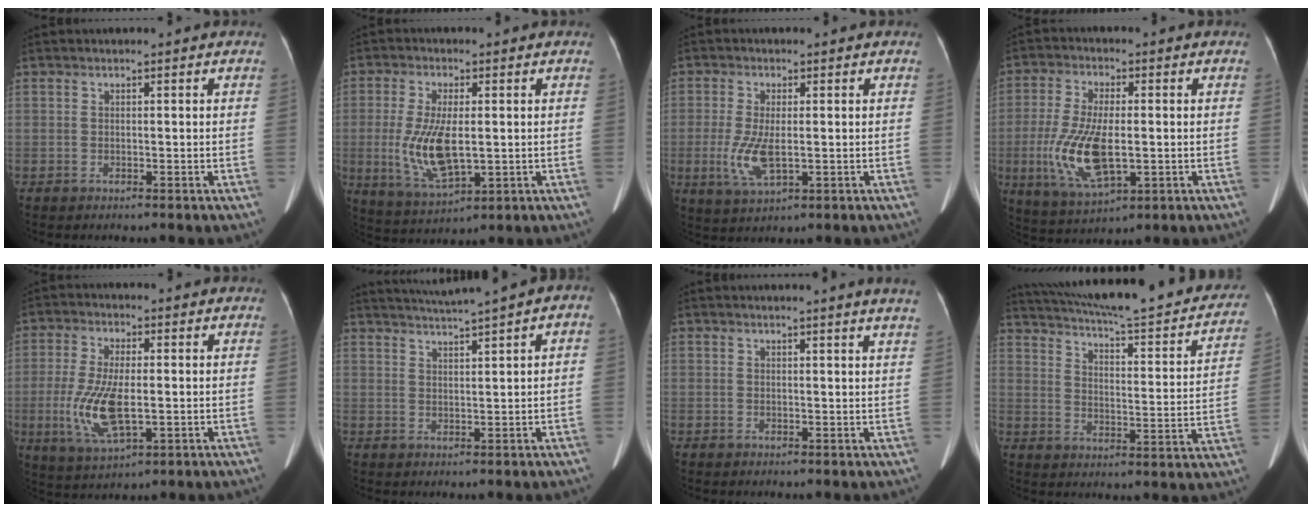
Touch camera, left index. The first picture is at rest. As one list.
[{"total": 9.3, "force": [-0.6, 3.3, 8.7], "torque": [-0.189, -0.013, -0.003]}, {"total": 5.7, "force": [-0.9, 2.0, 5.3], "torque": [-0.121, -0.015, -0.012]}, {"total": 11.2, "force": [-1.9, 4.0, 10.3], "torque": [-0.224, -0.011, -0.026]}, {"total": 9.3, "force": [-1.4, 3.0, 8.7], "torque": [-0.194, -0.014, -0.020]}, {"total": 5.9, "force": [3.7, -0.1, 4.6], "torque": [-0.073, 0.023, 0.060]}, {"total": 4.9, "force": [4.3, -0.9, 2.1], "torque": [-0.025, -0.004, 0.034]}, {"total": 29.7, "force": [25.6, 4.6, 14.3], "torque": [-0.227, -0.034, 0.324]}]